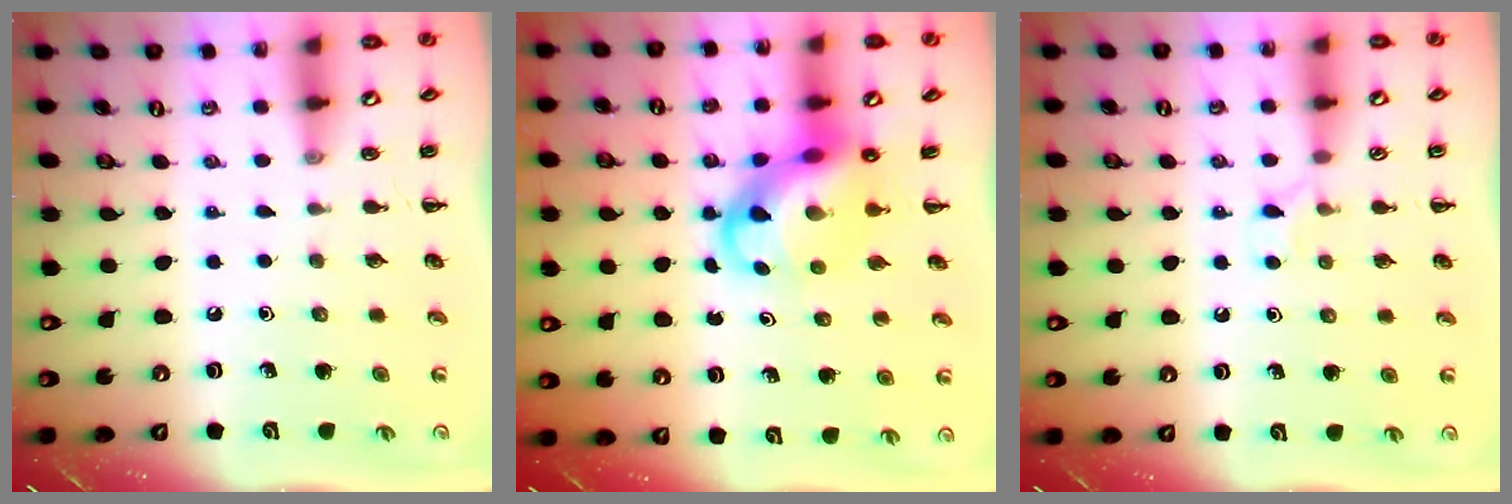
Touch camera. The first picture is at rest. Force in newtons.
{"total": 8.8, "press": 8.4, "slide": 2.4}
{"total": 4.5, "press": 4.2, "slide": 1.5}